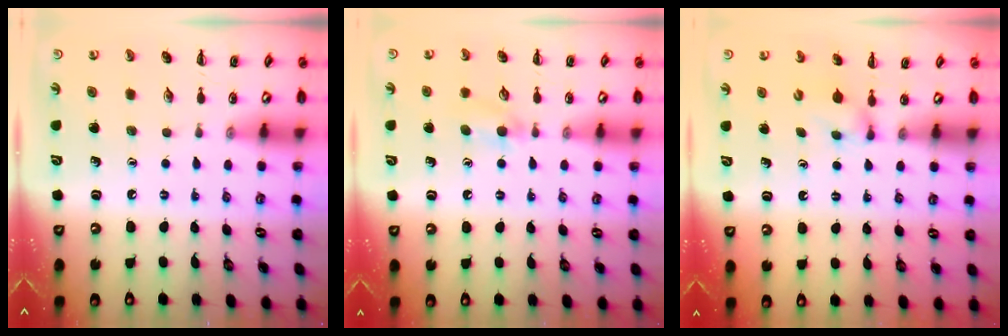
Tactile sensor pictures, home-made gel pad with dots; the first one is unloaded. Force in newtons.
{"total": 6.1, "press": 5.8, "slide": 1.7}
{"total": 2.5, "press": 2.3, "slide": 1.0}